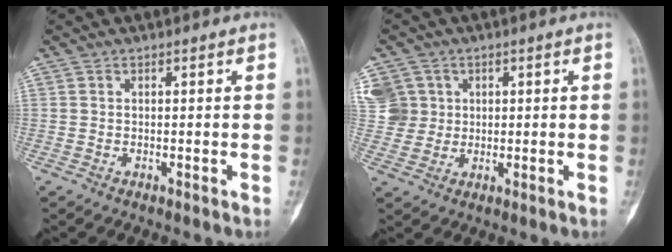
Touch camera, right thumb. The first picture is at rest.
{"total": 7.8, "force": [2.3, 7.3, 1.6], "torque": [-0.012, 0.011, 0.052]}